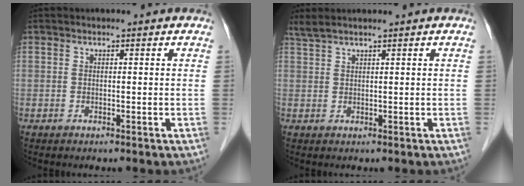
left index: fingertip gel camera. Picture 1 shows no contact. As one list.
[{"total": 2.5, "force": [2.1, -0.3, 1.4], "torque": [-0.034, 0.018, 0.048]}]